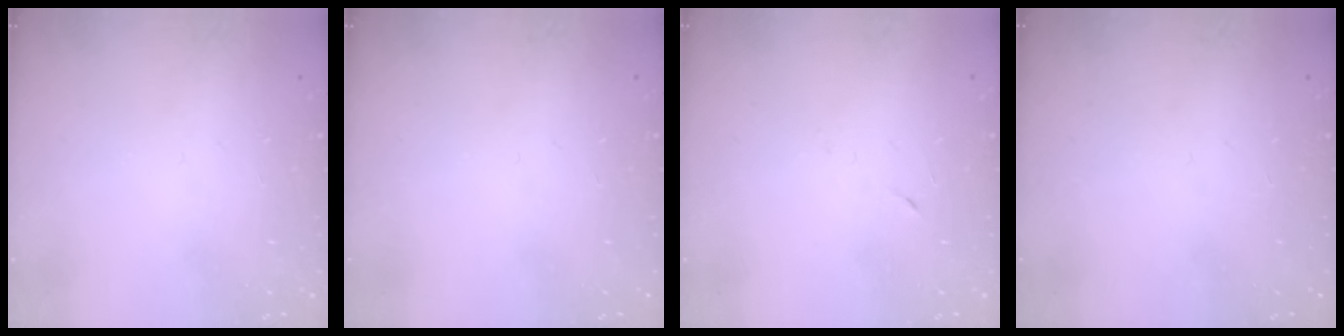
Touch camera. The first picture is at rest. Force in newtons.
{"total": 0.0}
{"total": 3.4, "press": 3.2, "slide": 0.9}
{"total": 0.0}